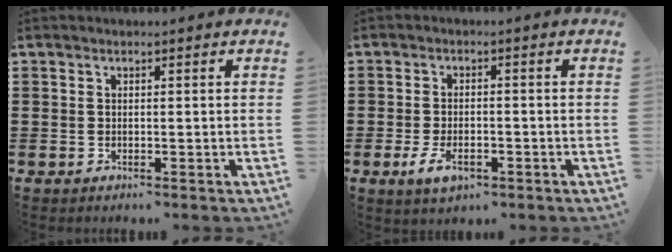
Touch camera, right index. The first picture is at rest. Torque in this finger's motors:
{"motor_torque": [1.07, 1.07, 0.14, 0.04]}